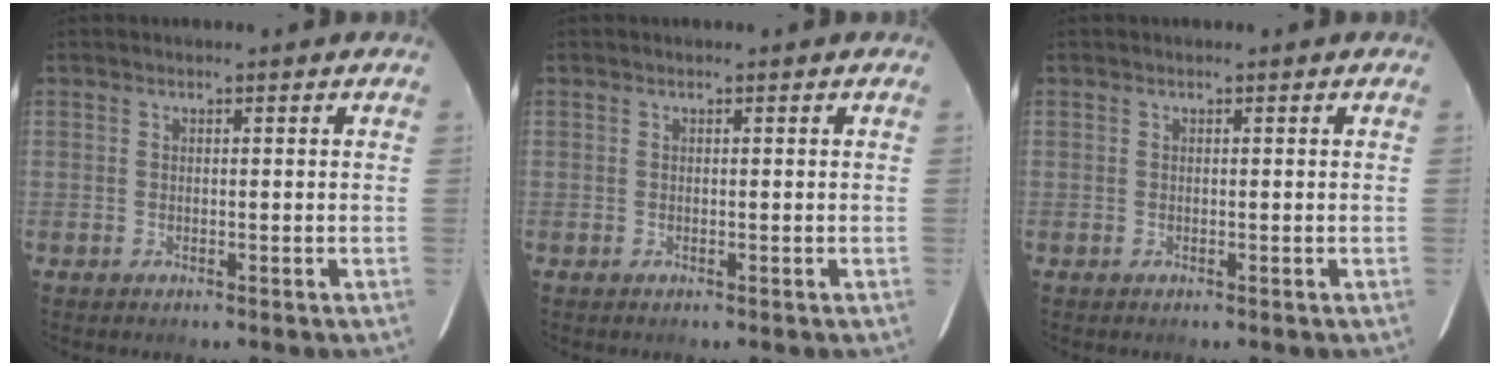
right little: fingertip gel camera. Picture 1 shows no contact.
{"total": 0.0}
{"total": 0.0}